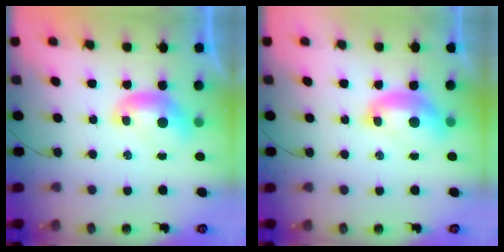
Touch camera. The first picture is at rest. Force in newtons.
{"total": 2.1, "press": 2.0, "slide": 0.7}